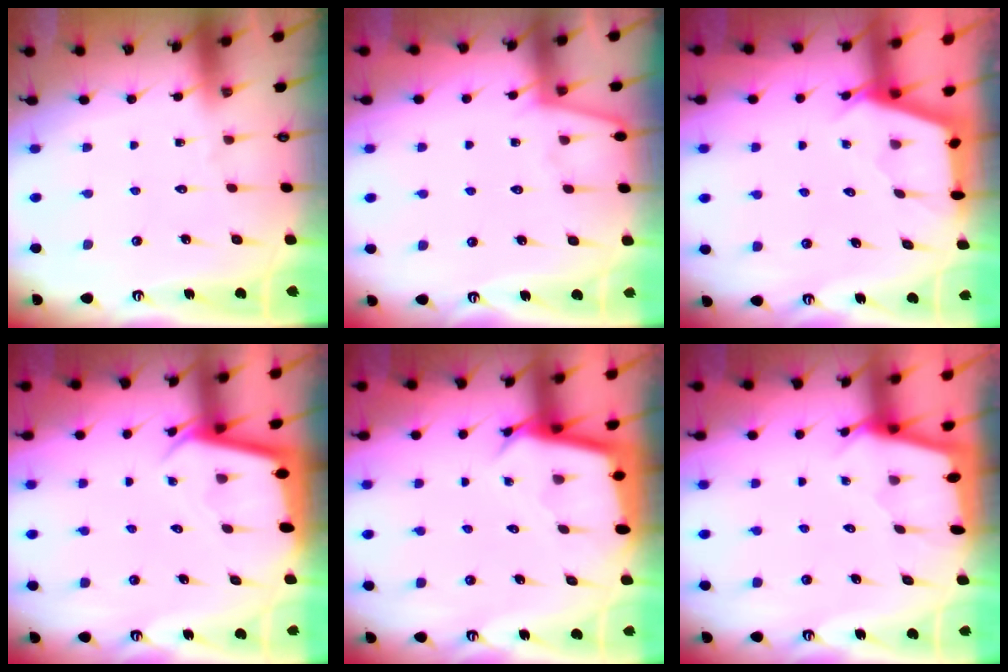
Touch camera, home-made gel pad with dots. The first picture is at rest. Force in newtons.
{"total": 2.7, "press": 2.7, "slide": 0.4}
{"total": 2.5, "press": 2.5, "slide": 0.3}
{"total": 2.7, "press": 2.7, "slide": 0.1}
{"total": 2.9, "press": 2.9, "slide": 0.0}
{"total": 2.2, "press": 2.2, "slide": 0.3}